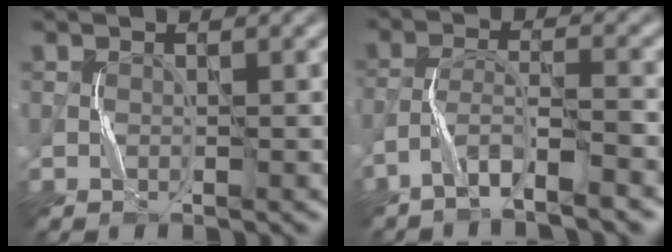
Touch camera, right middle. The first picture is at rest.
{"total": 4.7, "force": [-3.6, 0.3, 3.0], "torque": [-0.055, 0.003, -0.069]}